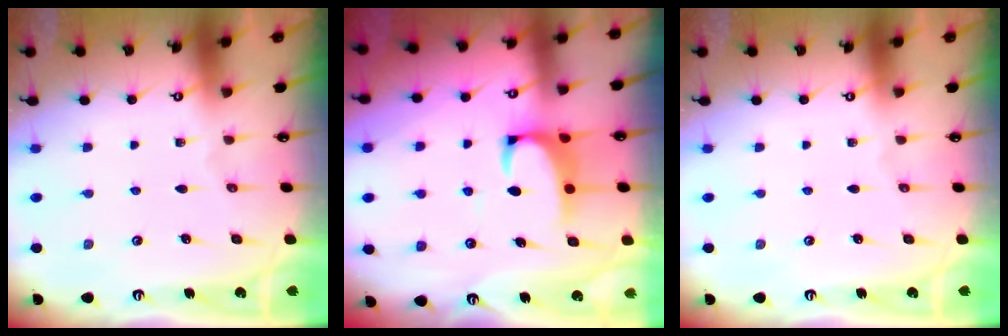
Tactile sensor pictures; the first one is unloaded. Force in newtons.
{"total": 2.1, "press": 1.8, "slide": 0.9}
{"total": 0.0}